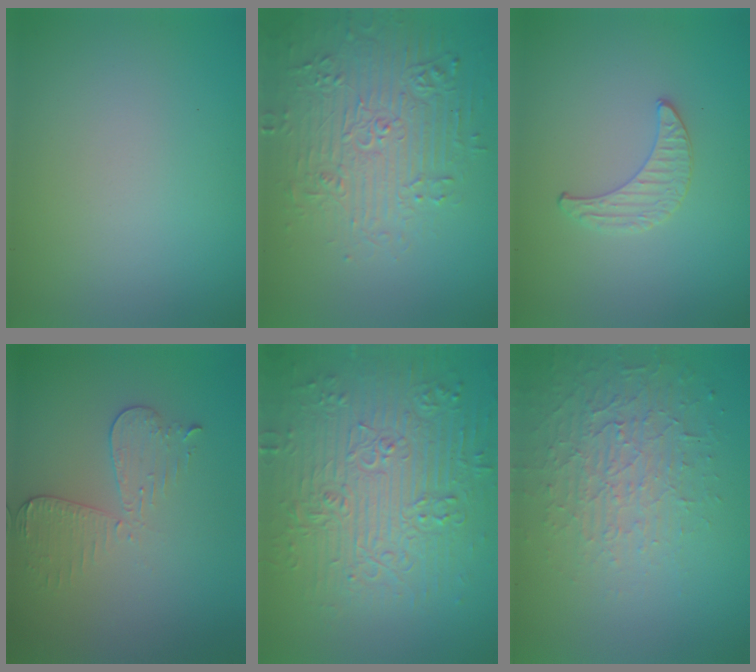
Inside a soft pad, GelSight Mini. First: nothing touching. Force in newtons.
{"total": 4.8, "press": 4.7, "slide": 1.1}
{"total": 1.0, "press": 1.0, "slide": 0.3}
{"total": 2.9, "press": 2.6, "slide": 1.4}
{"total": 9.3, "press": 6.8, "slide": 6.3}
{"total": 3.7, "press": 3.3, "slide": 1.6}